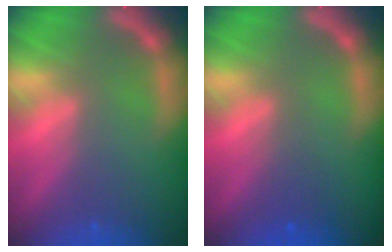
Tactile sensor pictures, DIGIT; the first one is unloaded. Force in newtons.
{"total": 1.4}